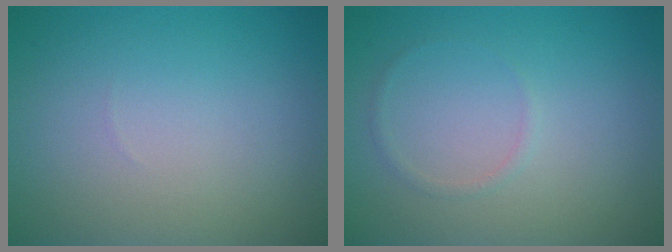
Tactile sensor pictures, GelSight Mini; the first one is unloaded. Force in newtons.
{"total": 0.6, "press": 0.6, "slide": 0.1}